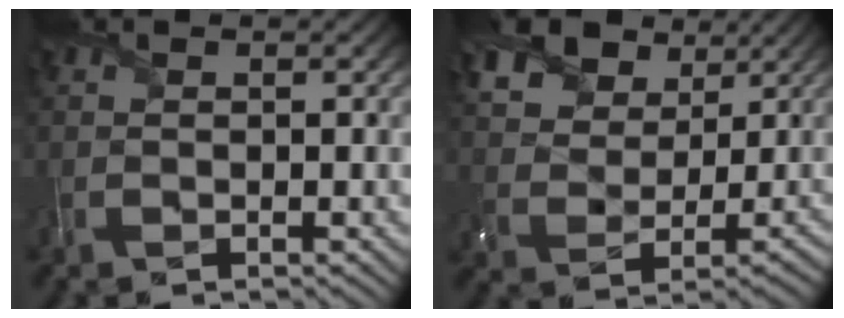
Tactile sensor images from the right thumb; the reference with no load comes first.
{"total": 12.3, "force": [7.3, 7.7, 6.2], "torque": [-0.154, 0.018, 0.142]}